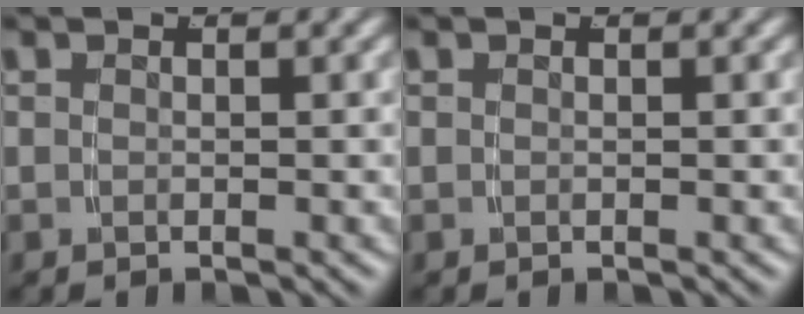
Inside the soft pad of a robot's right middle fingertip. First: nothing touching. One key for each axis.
{"total": 0.0}